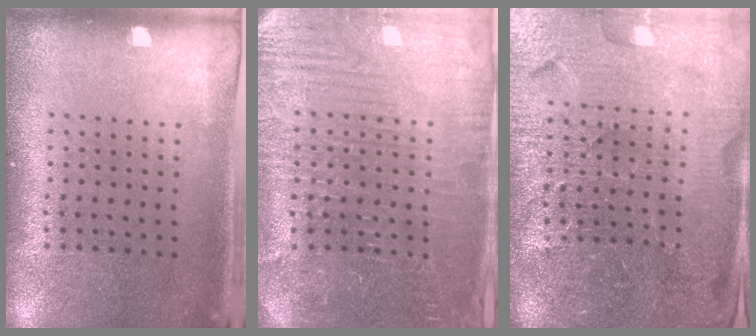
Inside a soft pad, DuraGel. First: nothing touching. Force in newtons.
{"total": 4.0, "press": 3.9, "slide": 0.9}
{"total": 5.2, "press": 4.8, "slide": 2.1}